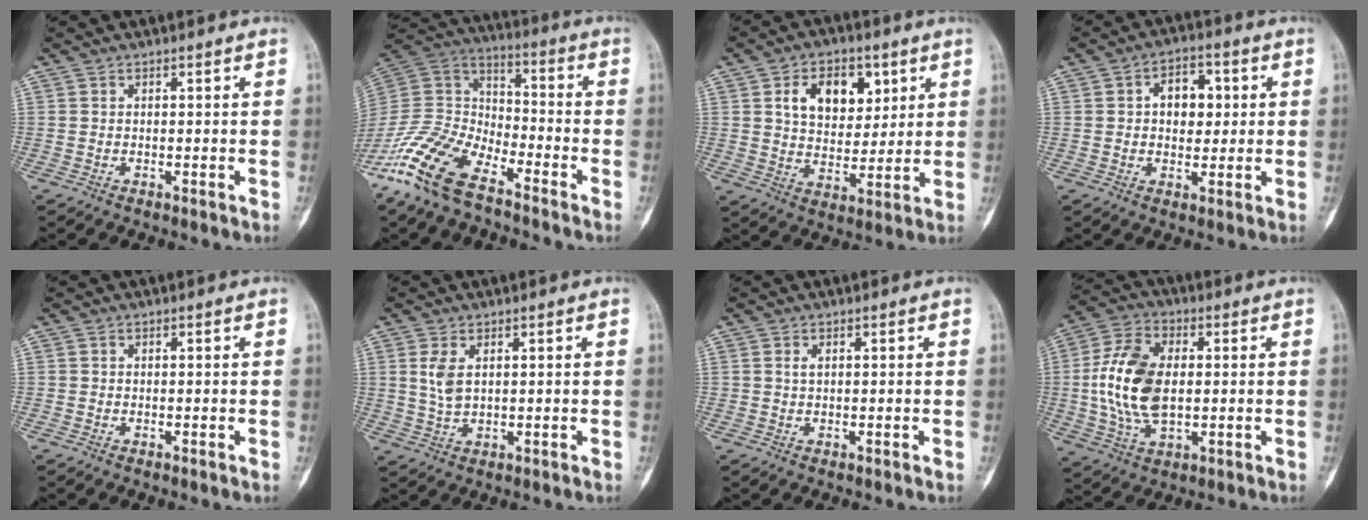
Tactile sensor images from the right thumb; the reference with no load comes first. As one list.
[{"total": 16.9, "force": [-11.6, 7.2, 10.0], "torque": [-0.199, 0.059, -0.230]}, {"total": 12.2, "force": [4.7, 8.2, 7.7], "torque": [-0.075, -0.017, 0.081]}, {"total": 7.5, "force": [1.3, 5.1, 5.3], "torque": [-0.043, 0.005, 0.013]}, {"total": 0.0}, {"total": 4.2, "force": [1.3, 2.2, 3.3], "torque": [-0.071, -0.004, 0.033]}, {"total": 1.0, "force": [0.4, 0.6, 0.7], "torque": [-0.014, 0.003, 0.009]}, {"total": 14.7, "force": [0.4, 8.8, 11.7], "torque": [-0.232, 0.007, 0.008]}]